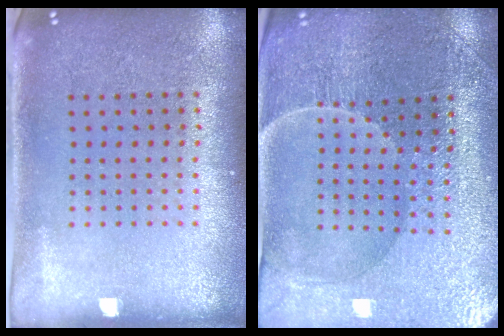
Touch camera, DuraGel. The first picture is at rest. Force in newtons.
{"total": 3.5, "press": 3.5, "slide": 0.2}